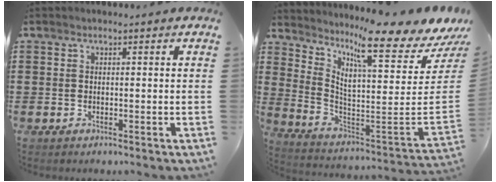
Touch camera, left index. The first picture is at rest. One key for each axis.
{"total": 9.9, "fx": 7.7, "fy": -0.4, "fz": 6.2, "tx": -0.122, "ty": -0.093, "tz": 0.114}